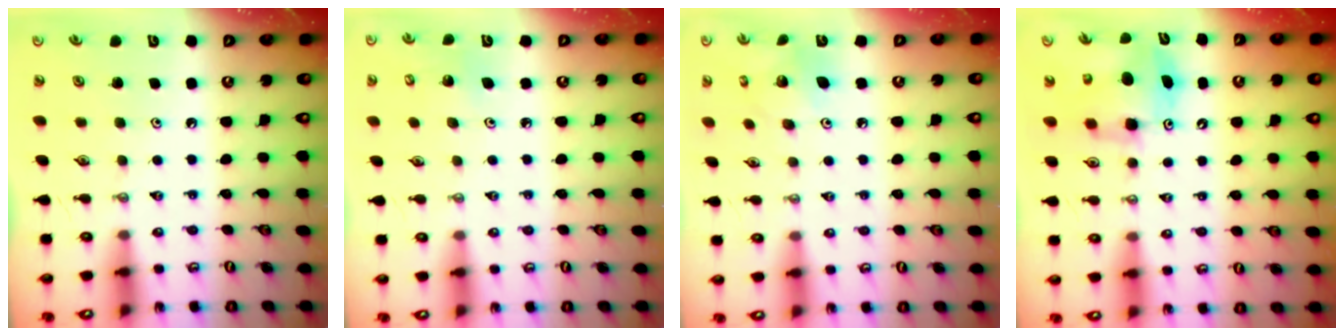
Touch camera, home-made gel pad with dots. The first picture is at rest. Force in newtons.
{"total": 2.7, "press": 2.6, "slide": 1.0}
{"total": 6.8, "press": 6.8, "slide": 0.2}
{"total": 8.7, "press": 8.7, "slide": 0.4}